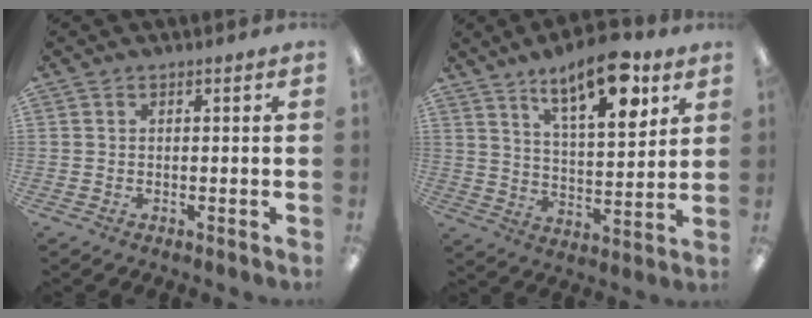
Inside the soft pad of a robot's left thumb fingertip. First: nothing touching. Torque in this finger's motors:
{"motor_torque": [-0.05, 0.05, 1.34, -1.43, 0.12]}